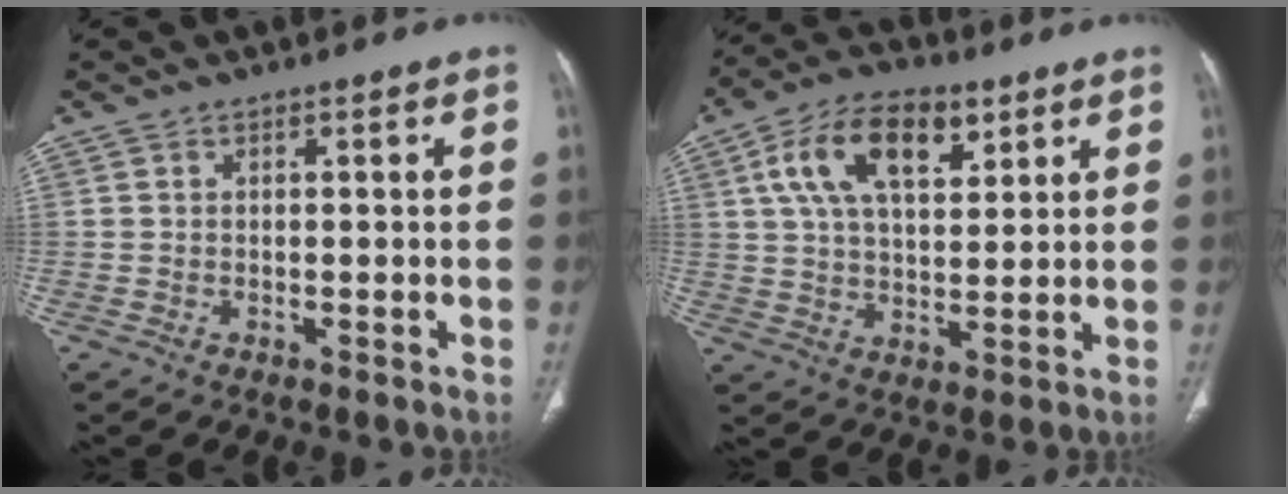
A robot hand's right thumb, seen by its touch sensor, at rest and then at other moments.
{"total": 15.0, "force": [6.5, 8.0, 11.0], "torque": [-0.173, -0.005, 0.113]}